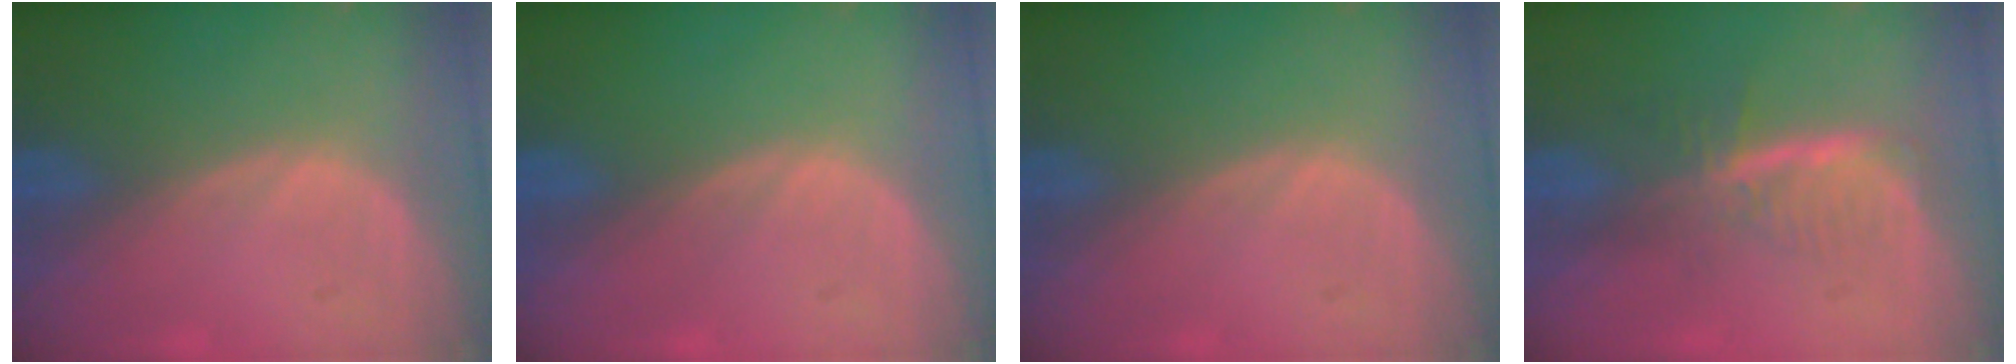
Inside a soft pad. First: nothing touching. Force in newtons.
{"total": 0.0}
{"total": 0.0}
{"total": 6.0, "press": 5.2, "slide": 3.0}